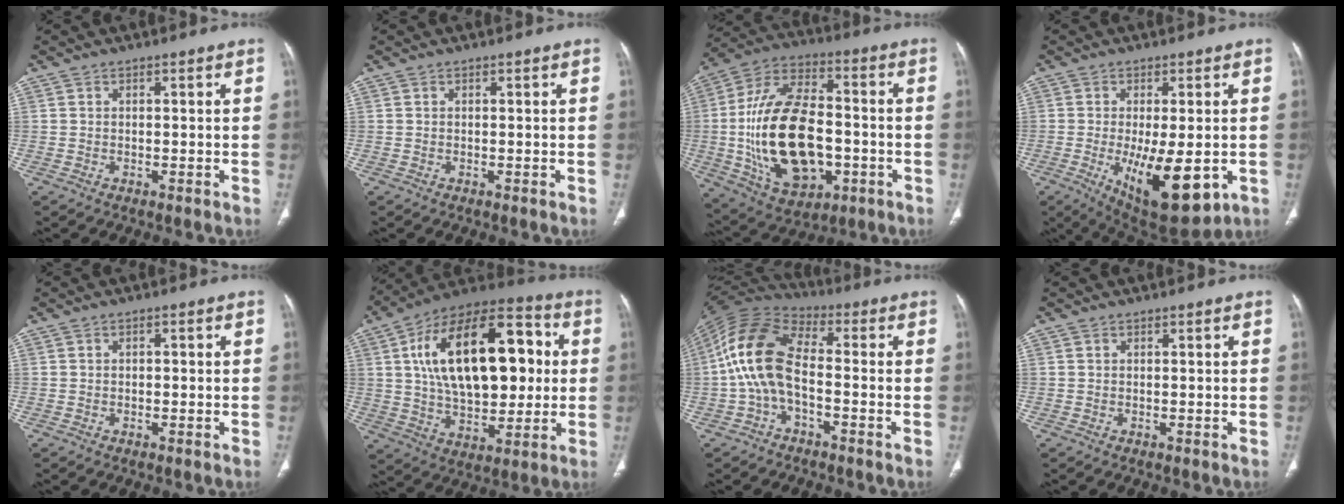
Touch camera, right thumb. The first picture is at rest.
{"total": 0.0}
{"total": 24.9, "force": [-3.5, 14.6, 19.9], "torque": [-0.357, 0.020, -0.043]}
{"total": 14.5, "force": [-3.6, 5.7, 12.9], "torque": [-0.200, -0.023, -0.036]}
{"total": 0.8, "force": [0.1, 0.5, 0.5], "torque": [-0.005, 0.003, 0.001]}
{"total": 28.0, "force": [4.8, 14.9, 23.2], "torque": [-0.356, 0.015, 0.076]}
{"total": 13.7, "force": [-1.8, 7.5, 11.3], "torque": [-0.225, 0.036, -0.045]}
{"total": 0.0}